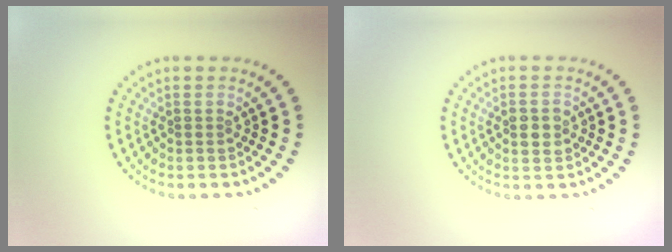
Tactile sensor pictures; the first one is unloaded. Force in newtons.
{"total": 2.4, "press": 2.4, "slide": 0.1}